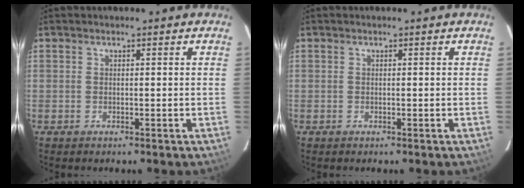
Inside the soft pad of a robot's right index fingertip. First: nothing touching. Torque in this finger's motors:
{"motor_torque": [0.02, 0.01, 0.03, 0.00]}